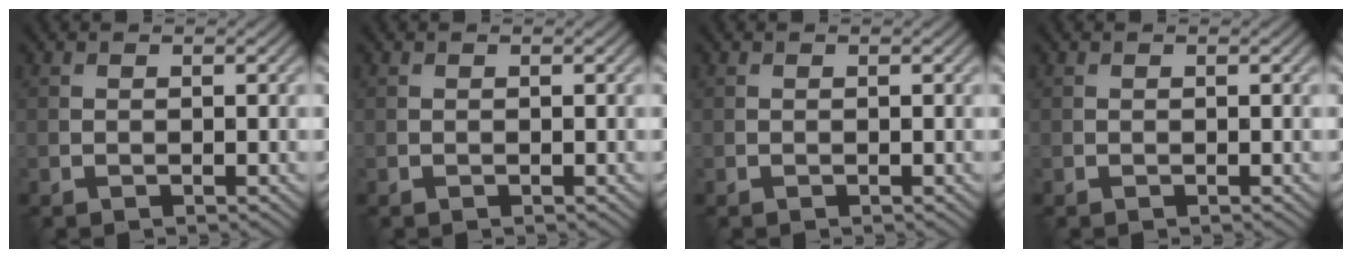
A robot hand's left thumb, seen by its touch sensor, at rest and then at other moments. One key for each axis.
{"total": 0.0}
{"total": 0.0}
{"total": 0.0}